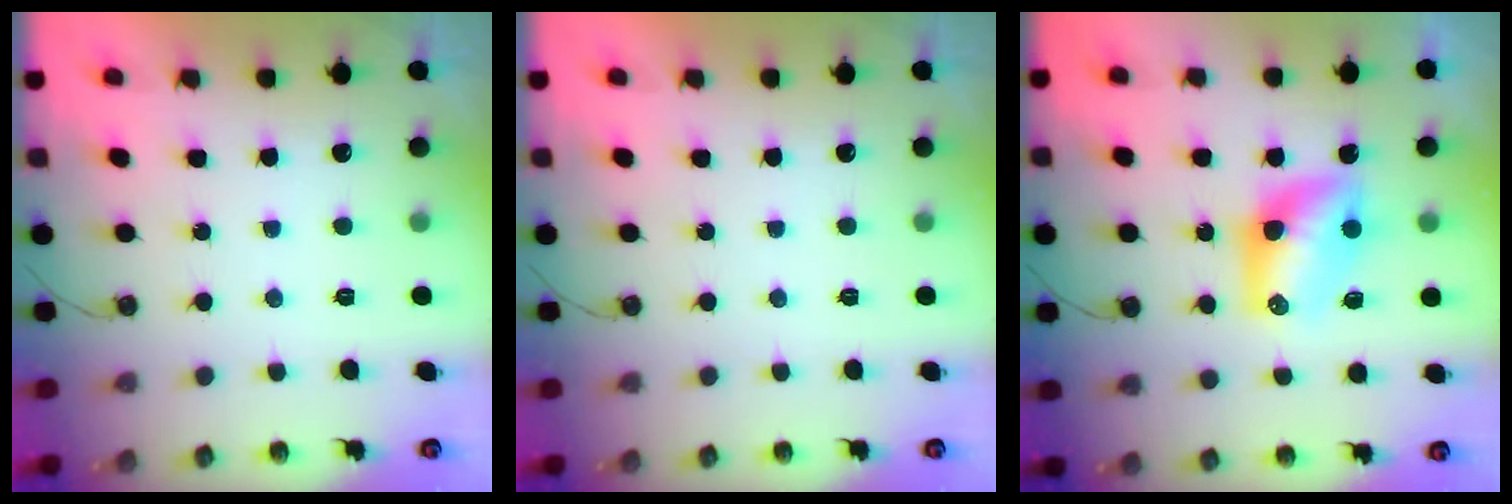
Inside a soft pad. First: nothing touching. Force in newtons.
{"total": 0.0}
{"total": 10.9, "press": 10.0, "slide": 4.3}